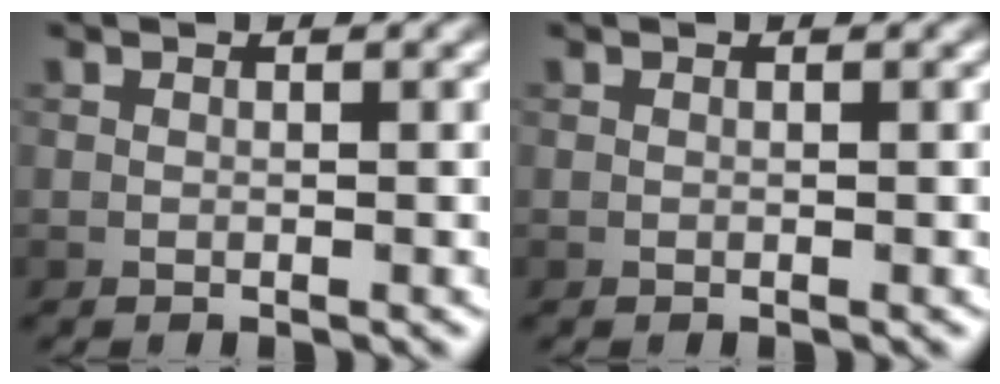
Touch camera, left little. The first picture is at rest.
{"total": 0.0}